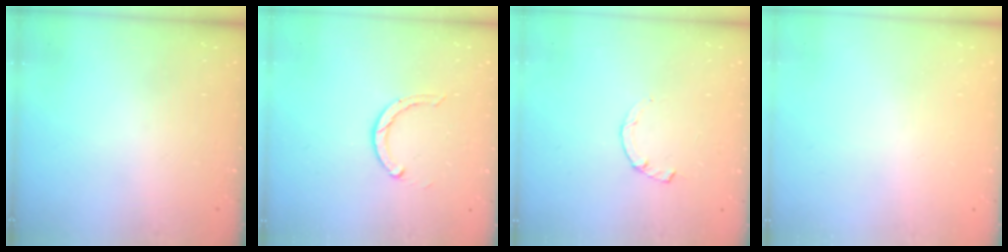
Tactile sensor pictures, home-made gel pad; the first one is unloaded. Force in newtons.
{"total": 2.2, "press": 2.2, "slide": 0.3}
{"total": 1.0, "press": 0.9, "slide": 0.2}
{"total": 2.4, "press": 2.4, "slide": 0.2}